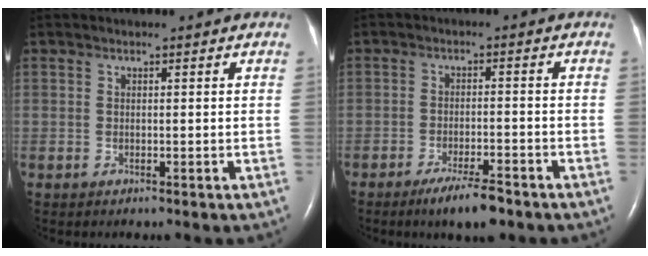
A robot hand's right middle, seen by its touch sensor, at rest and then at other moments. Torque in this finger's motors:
{"motor_torque": [0.30, -0.29, 0.06, 0.02]}